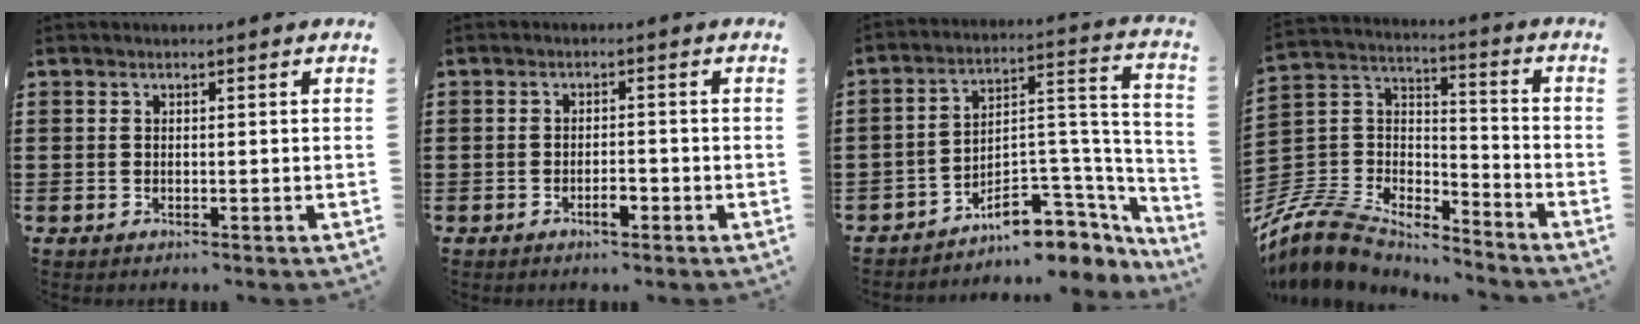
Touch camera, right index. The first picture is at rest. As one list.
[{"total": 2.6, "force": [-1.4, 0.9, 2.1], "torque": [-0.038, 0.002, -0.025]}, {"total": 7.4, "force": [-5.1, 3.7, 3.8], "torque": [-0.063, 0.006, -0.091]}, {"total": 9.3, "force": [-8.4, 2.9, 2.5], "torque": [-0.083, -0.001, -0.174]}]